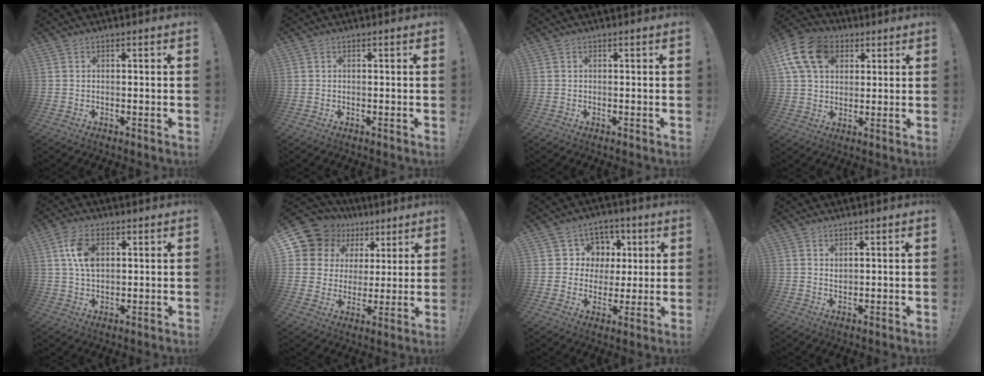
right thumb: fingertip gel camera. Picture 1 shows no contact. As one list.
[{"total": 0.0}, {"total": 0.0}, {"total": 15.4, "force": [5.9, 11.2, 8.8], "torque": [-0.148, -0.017, 0.116]}, {"total": 8.7, "force": [2.4, 5.4, 6.3], "torque": [-0.115, 0.000, 0.043]}, {"total": 13.3, "force": [7.8, 9.9, 4.2], "torque": [-0.078, -0.051, 0.162]}, {"total": 8.8, "force": [1.7, 8.5, 1.5], "torque": [-0.017, -0.013, 0.039]}, {"total": 1.3, "force": [1.0, 0.7, 0.4], "torque": [0.000, -0.005, 0.019]}]